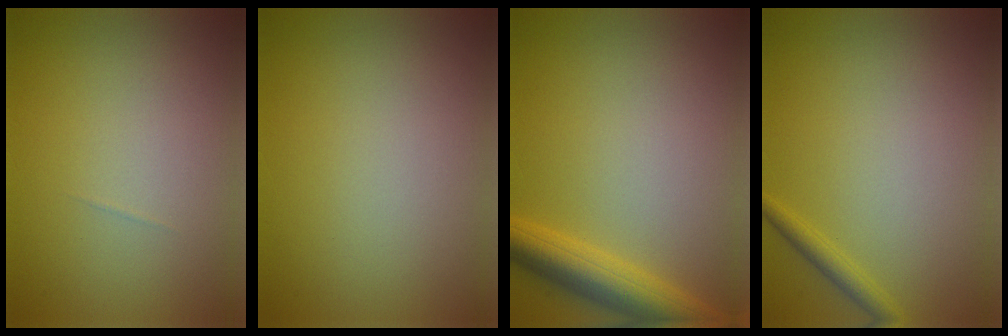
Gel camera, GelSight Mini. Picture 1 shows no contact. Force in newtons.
{"total": 0.0}
{"total": 5.1, "press": 5.1, "slide": 0.3}
{"total": 1.4, "press": 1.4, "slide": 0.1}